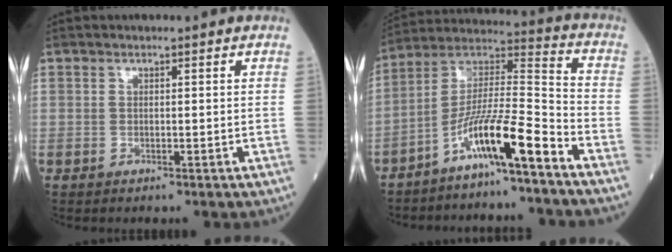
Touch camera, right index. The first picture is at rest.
{"total": 11.8, "force": [-7.4, -0.2, 9.2], "torque": [-0.176, 0.009, -0.141]}